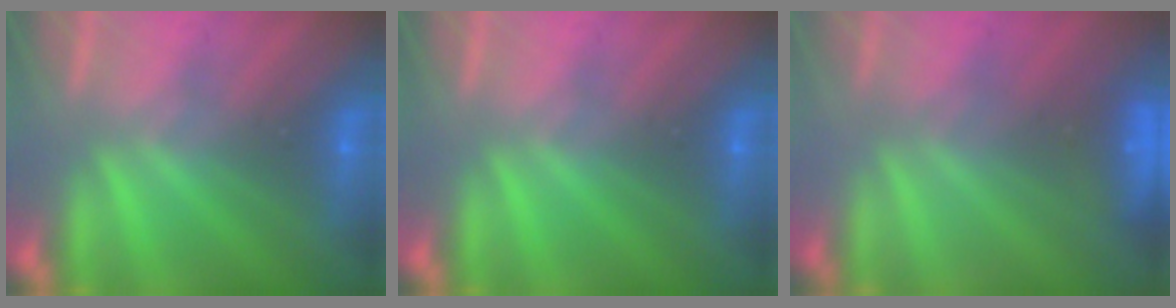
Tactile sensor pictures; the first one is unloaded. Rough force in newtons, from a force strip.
{"total": 0.0}
{"total": 3.0}